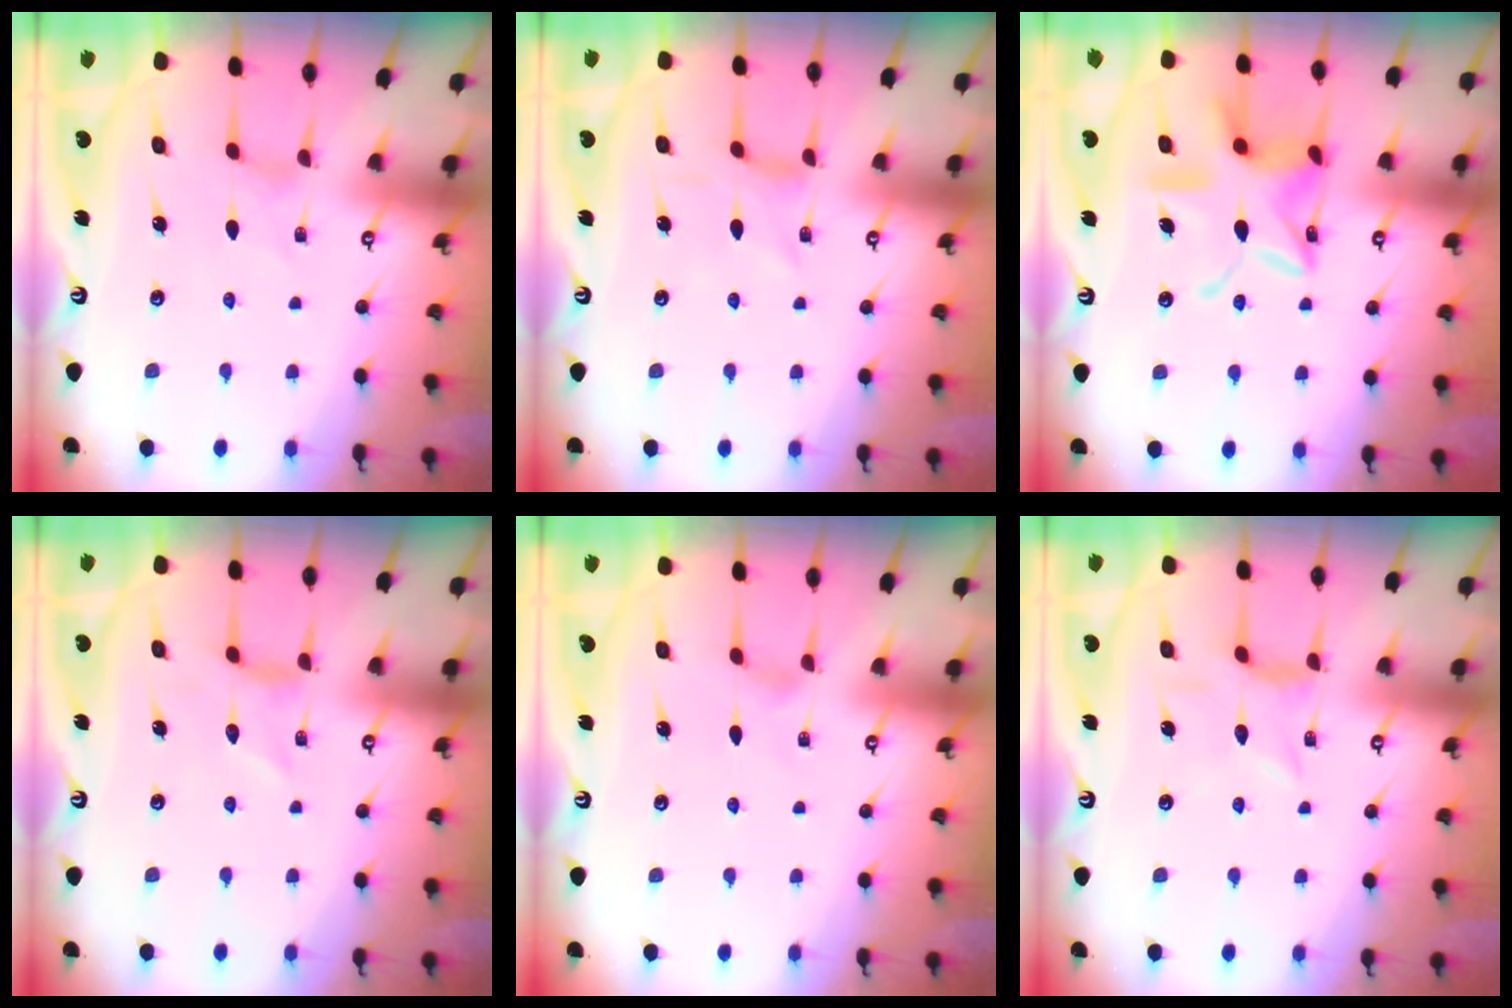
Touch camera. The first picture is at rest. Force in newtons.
{"total": 0.0}
{"total": 14.6, "press": 14.6, "slide": 1.4}
{"total": 0.0}
{"total": 0.0}
{"total": 2.4, "press": 2.4, "slide": 0.1}